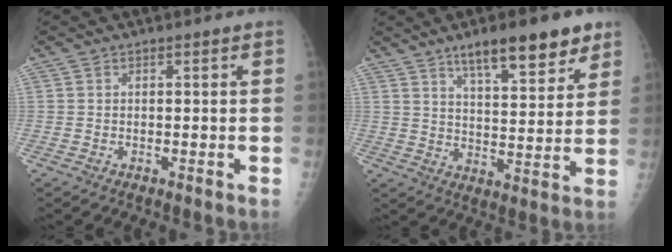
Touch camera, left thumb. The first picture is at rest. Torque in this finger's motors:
{"motor_torque": [0.64, 0.64, 0.84, -0.48, 0.06]}